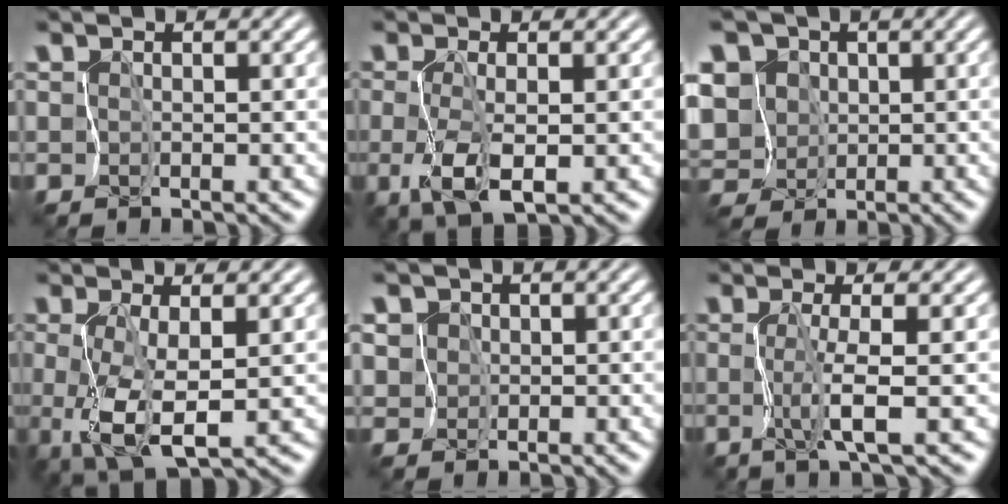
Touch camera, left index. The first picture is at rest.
{"total": 3.5, "force": [-0.8, 1.1, 3.2], "torque": [-0.073, -0.009, -0.011]}
{"total": 9.2, "force": [1.4, 7.8, 4.7], "torque": [-0.088, 0.027, -0.026]}
{"total": 4.4, "force": [-0.2, 1.1, 4.2], "torque": [-0.090, -0.007, -0.001]}
{"total": 3.5, "force": [1.5, 3.0, 0.9], "torque": [-0.019, 0.016, 0.015]}
{"total": 2.2, "force": [-0.4, -0.5, 2.1], "torque": [-0.050, -0.005, -0.009]}